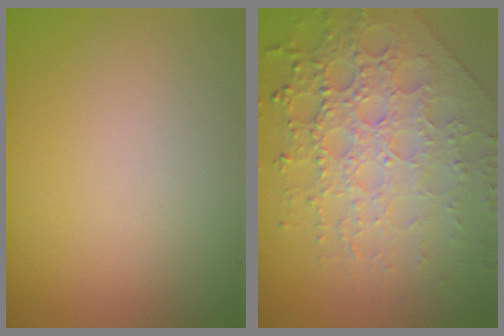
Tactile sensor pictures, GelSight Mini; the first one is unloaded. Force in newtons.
{"total": 7.9, "press": 5.5, "slide": 5.6}